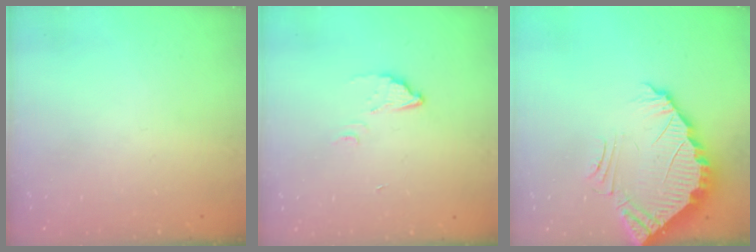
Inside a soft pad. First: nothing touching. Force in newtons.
{"total": 3.4, "press": 3.4, "slide": 0.3}
{"total": 3.8, "press": 3.8, "slide": 0.2}